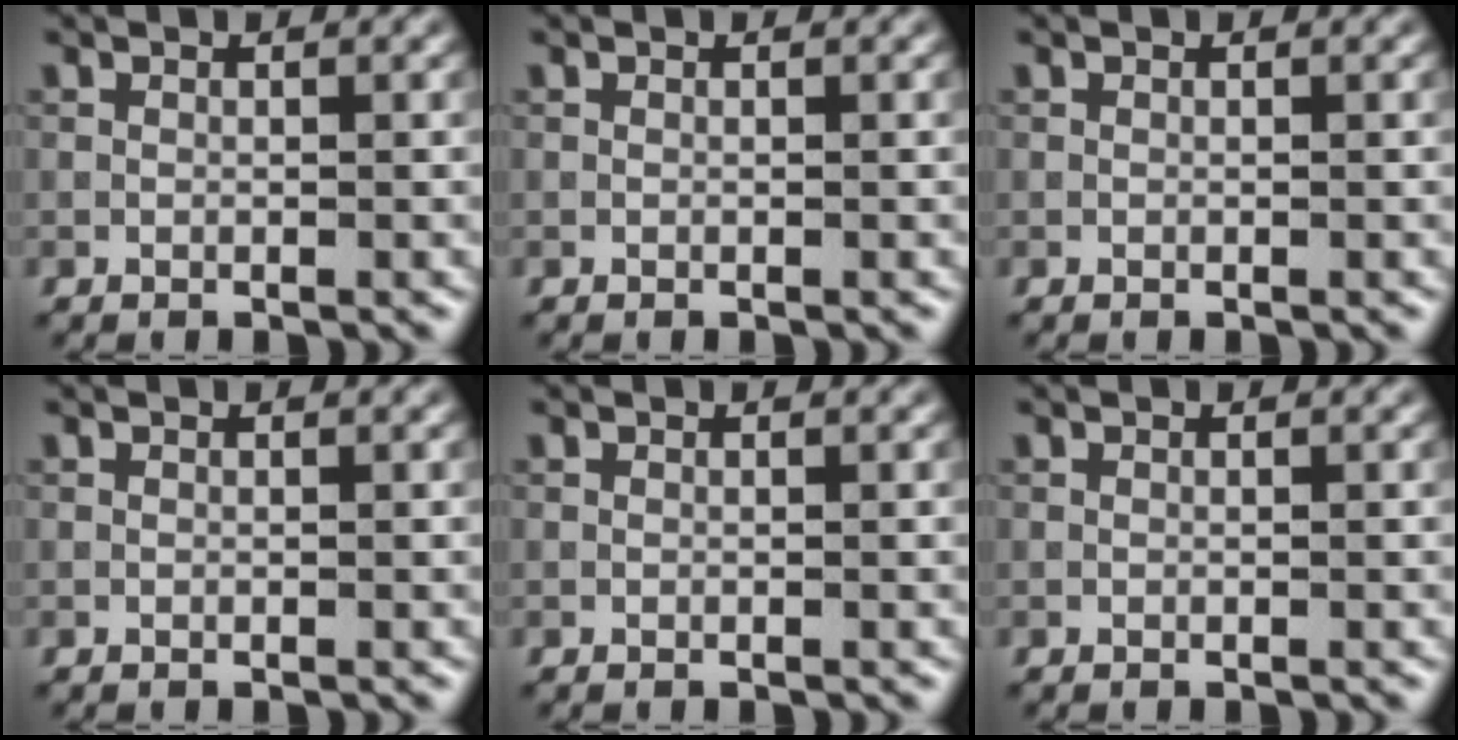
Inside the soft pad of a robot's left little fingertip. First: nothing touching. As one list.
[{"total": 0.0}, {"total": 0.0}, {"total": 0.0}, {"total": 0.0}, {"total": 0.0}]